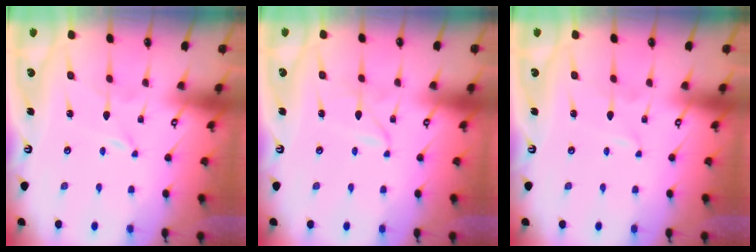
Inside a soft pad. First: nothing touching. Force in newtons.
{"total": 1.9, "press": 1.8, "slide": 0.3}
{"total": 1.0, "press": 1.0, "slide": 0.0}